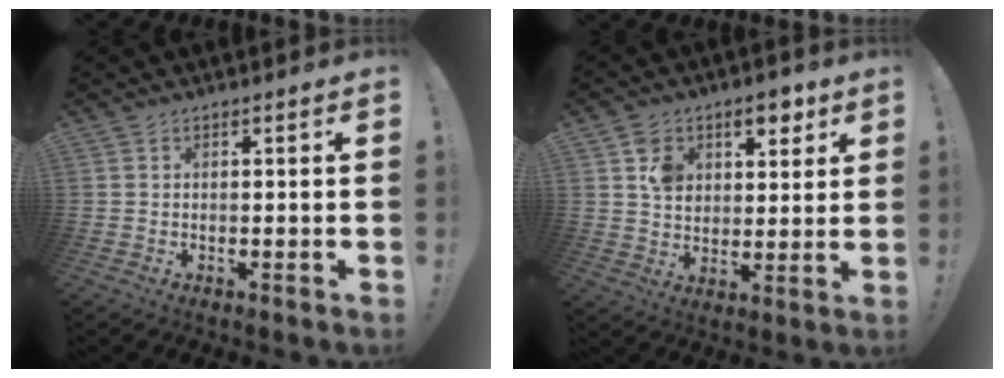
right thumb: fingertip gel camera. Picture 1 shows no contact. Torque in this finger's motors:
{"motor_torque": [0.74, 2.33, 0.21, 0.04, 0.02]}